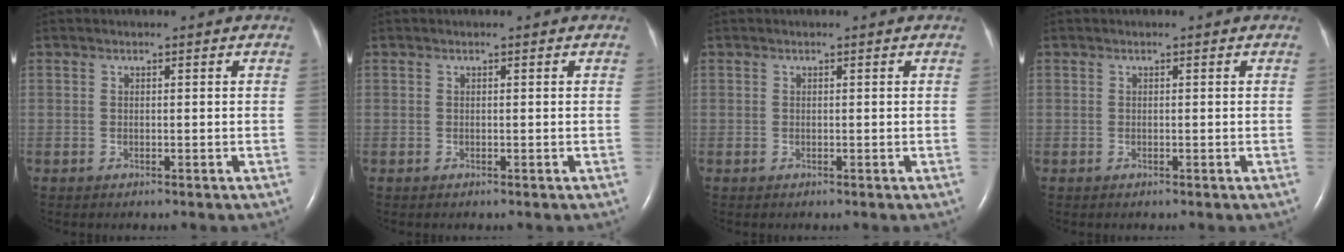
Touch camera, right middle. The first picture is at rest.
{"total": 0.0}
{"total": 0.0}
{"total": 0.0}